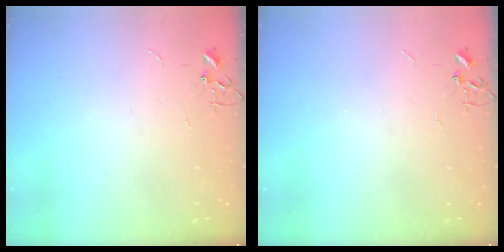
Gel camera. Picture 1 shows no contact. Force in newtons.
{"total": 0.0}